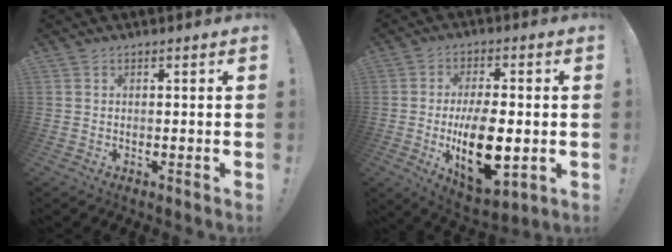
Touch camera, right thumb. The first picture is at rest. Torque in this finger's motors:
{"motor_torque": [1.51, 3.49, 2.37, -0.40, 0.75]}